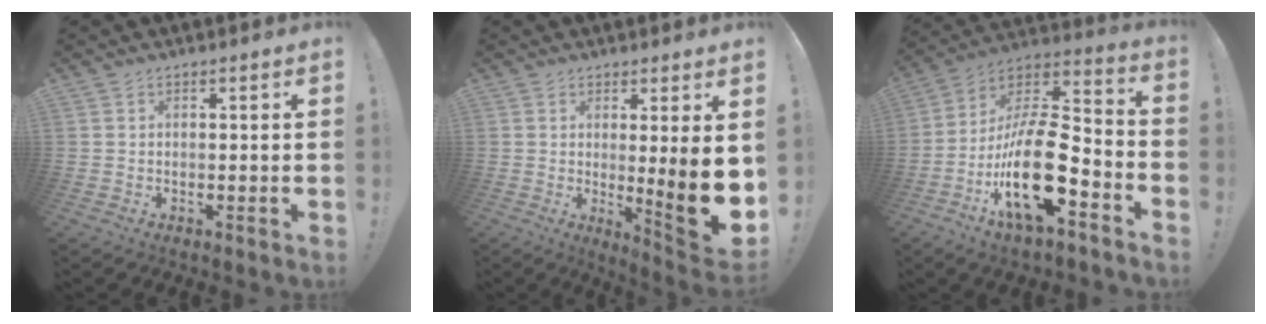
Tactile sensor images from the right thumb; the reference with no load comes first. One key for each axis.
{"total": 14.1, "fx": -0.3, "fy": 1.1, "fz": 14.0, "tx": -0.184, "ty": -0.027, "tz": 0.005}
{"total": 23.3, "fx": -8.1, "fy": 9.3, "fz": 19.8, "tx": -0.378, "ty": 0.044, "tz": -0.129}